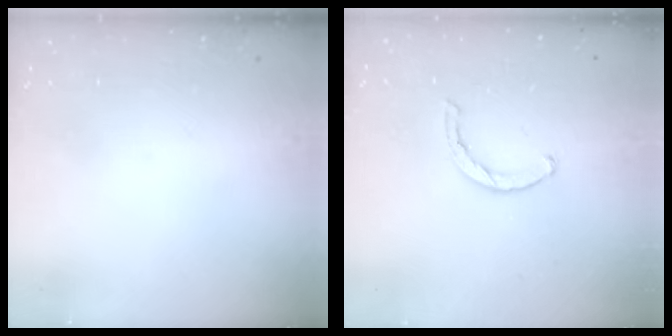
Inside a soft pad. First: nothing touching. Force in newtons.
{"total": 1.9, "press": 1.9, "slide": 0.3}